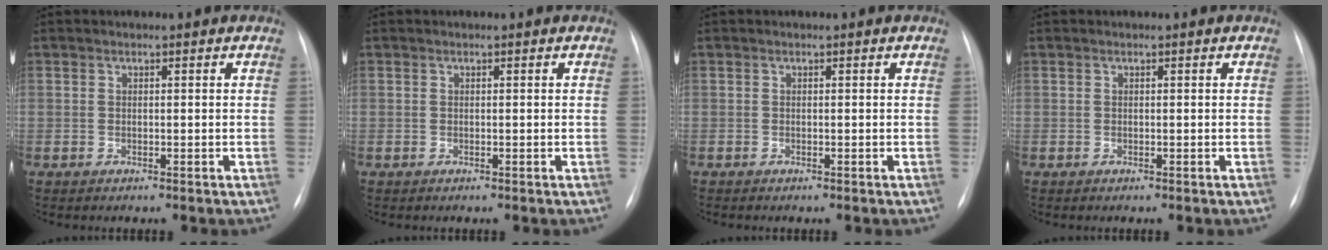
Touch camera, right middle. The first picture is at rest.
{"total": 0.0}
{"total": 0.0}
{"total": 0.0}